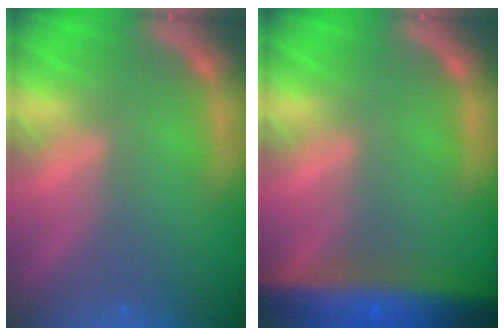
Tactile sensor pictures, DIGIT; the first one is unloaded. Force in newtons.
{"total": 9.5}